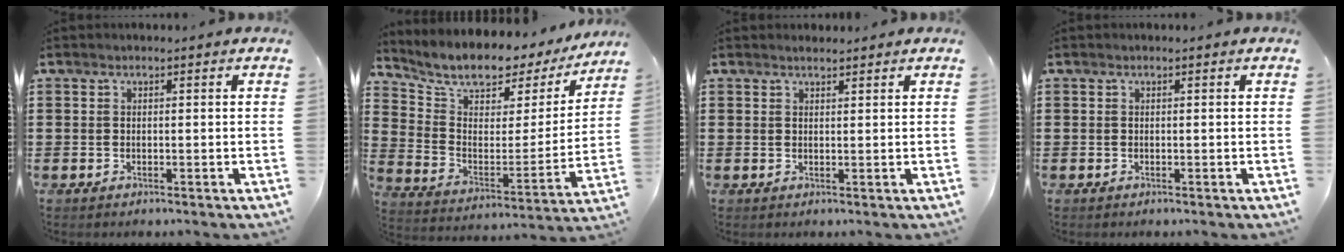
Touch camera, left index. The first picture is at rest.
{"total": 6.8, "force": [5.9, 2.8, 1.9], "torque": [-0.060, -0.052, 0.095]}
{"total": 0.9, "force": [0.9, 0.3, 0.0], "torque": [-0.002, 0.001, 0.017]}
{"total": 0.0}